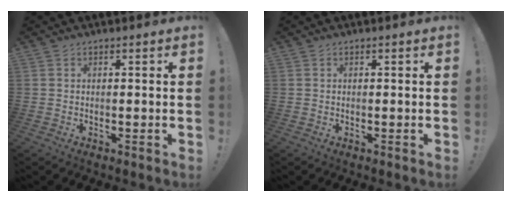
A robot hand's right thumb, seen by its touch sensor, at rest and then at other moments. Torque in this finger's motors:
{"motor_torque": [0.00, 0.00, 0.00, 0.00, 0.00]}